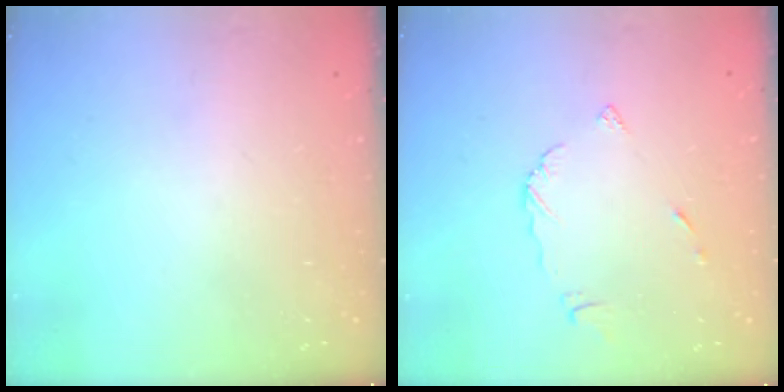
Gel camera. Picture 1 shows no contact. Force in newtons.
{"total": 4.5, "press": 4.5, "slide": 0.5}